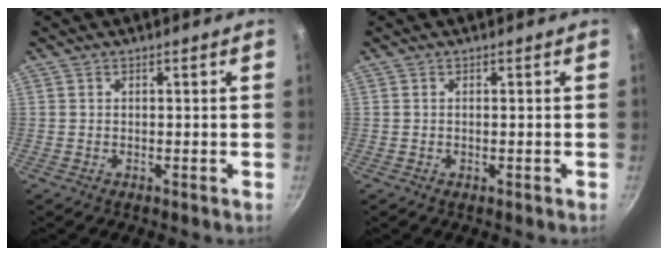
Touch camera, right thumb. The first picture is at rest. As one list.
[{"total": 0.0}]